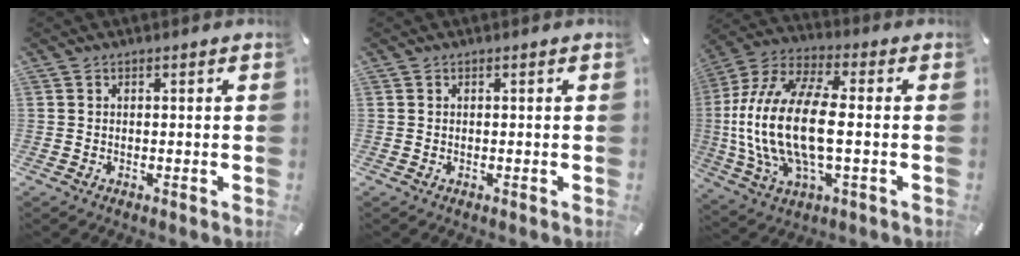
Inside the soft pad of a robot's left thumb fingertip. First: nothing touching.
{"total": 0.0}
{"total": 19.0, "force": [-0.7, 8.9, 16.8], "torque": [-0.368, -0.010, -0.015]}